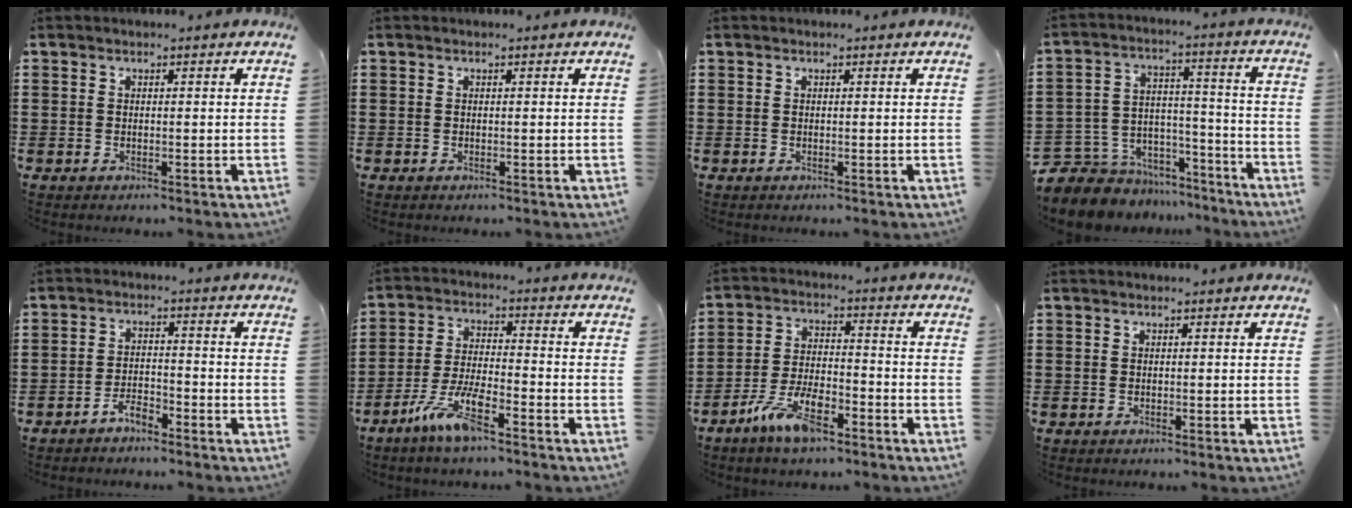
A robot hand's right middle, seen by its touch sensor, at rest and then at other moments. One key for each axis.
{"total": 0.0}
{"total": 0.0}
{"total": 6.9, "fx": -5.8, "fy": 3.6, "fz": -0.2, "tx": -0.021, "ty": 0.007, "tz": -0.118}
{"total": 3.2, "fx": -2.9, "fy": 0.8, "fz": 1.2, "tx": -0.031, "ty": 0.006, "tz": -0.060}
{"total": 7.7, "fx": -5.1, "fy": 1.7, "fz": 5.5, "tx": -0.128, "ty": -0.004, "tz": -0.100}
{"total": 8.3, "fx": -5.4, "fy": 3.0, "fz": 5.6, "tx": -0.119, "ty": 0.006, "tz": -0.101}
{"total": 0.0}